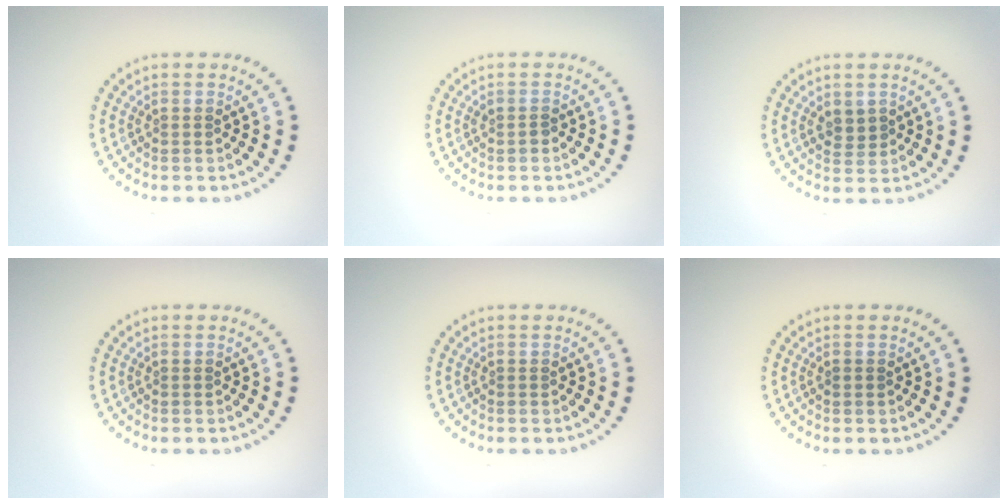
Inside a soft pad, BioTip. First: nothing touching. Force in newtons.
{"total": 0.6, "press": 0.6, "slide": 0.2}
{"total": 1.1, "press": 1.0, "slide": 0.5}
{"total": 0.0}
{"total": 0.0}
{"total": 0.5, "press": 0.5, "slide": 0.2}